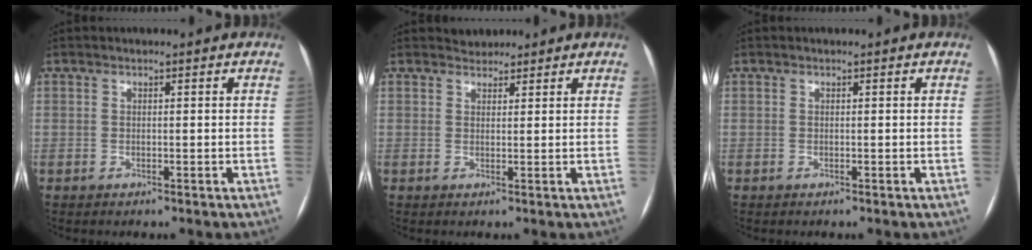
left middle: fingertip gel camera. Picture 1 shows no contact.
{"total": 1.9, "force": [1.6, 0.8, -0.2], "torque": [0.004, 0.008, 0.025]}
{"total": 0.0}